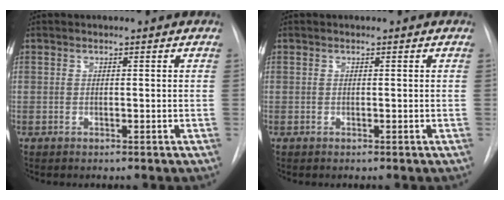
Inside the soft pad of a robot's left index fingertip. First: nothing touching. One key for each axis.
{"total": 0.0}